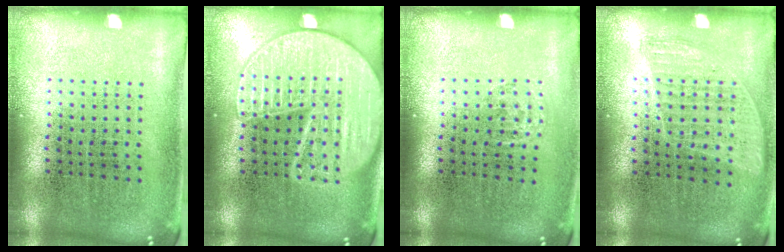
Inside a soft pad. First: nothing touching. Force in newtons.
{"total": 3.3, "press": 3.3, "slide": 0.3}
{"total": 0.6, "press": 0.5, "slide": 0.3}
{"total": 0.9, "press": 0.8, "slide": 0.4}